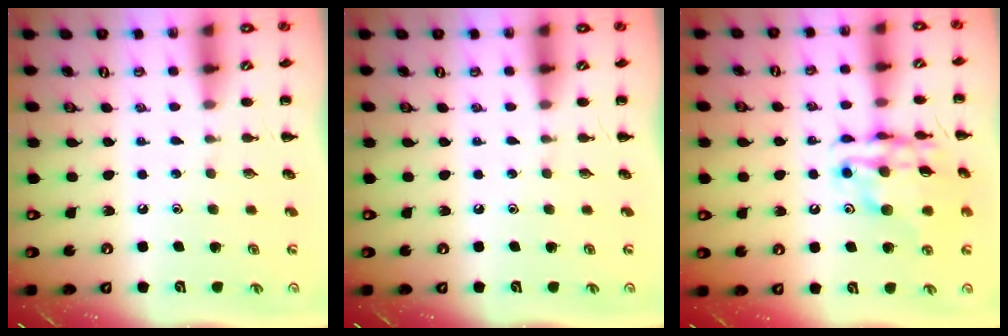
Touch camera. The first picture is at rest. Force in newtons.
{"total": 0.0}
{"total": 15.4, "press": 15.3, "slide": 2.2}